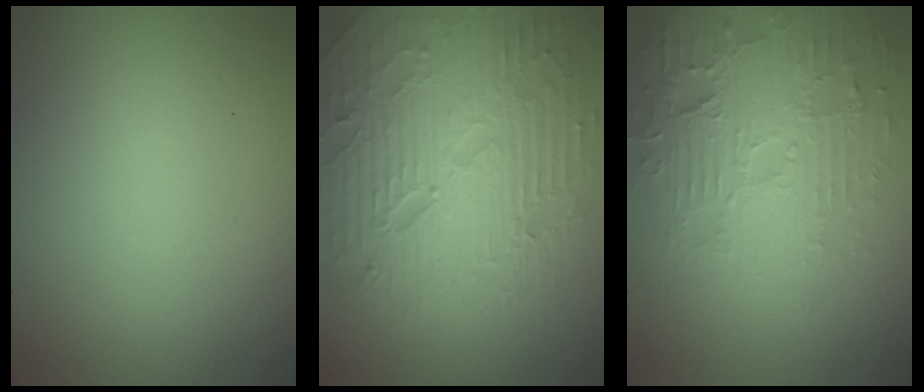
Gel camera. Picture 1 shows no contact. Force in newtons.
{"total": 9.7, "press": 6.5, "slide": 7.2}
{"total": 4.4, "press": 4.0, "slide": 1.8}